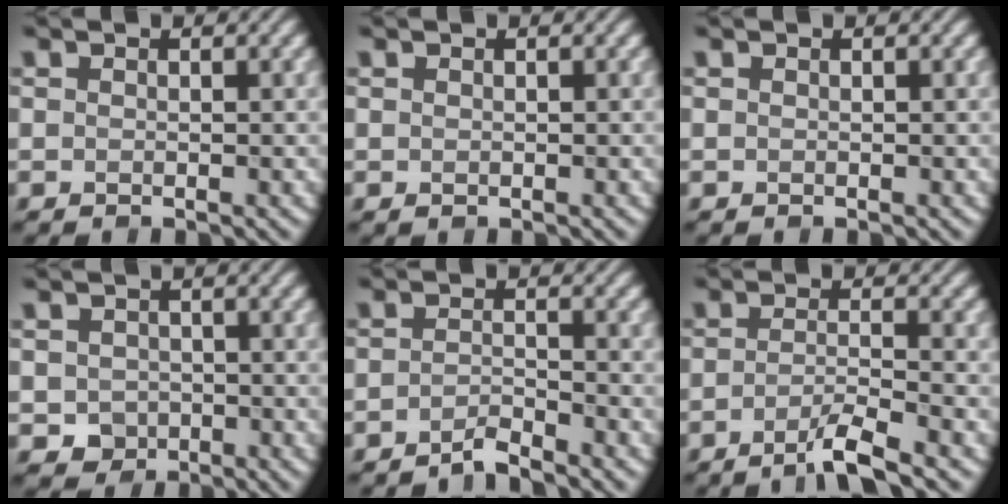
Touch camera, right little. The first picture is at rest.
{"total": 0.0}
{"total": 0.0}
{"total": 2.1, "force": [-0.5, 1.9, 0.7], "torque": [-0.011, -0.005, -0.008]}
{"total": 2.0, "force": [-1.6, 0.3, 1.1], "torque": [-0.014, 0.005, -0.040]}
{"total": 3.6, "force": [-2.1, 0.5, 2.9], "torque": [-0.044, 0.002, -0.053]}